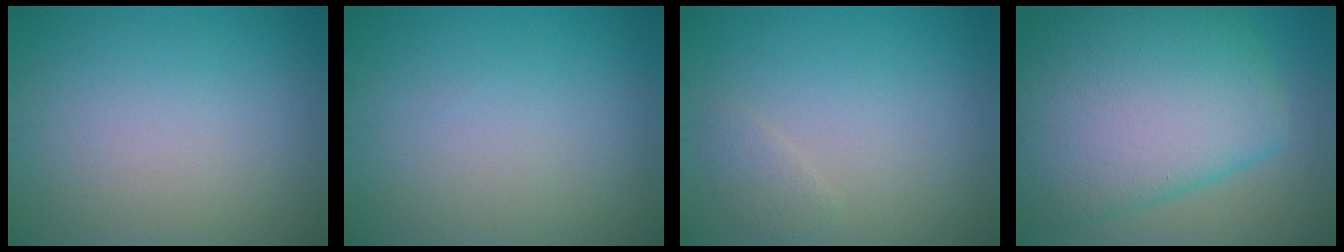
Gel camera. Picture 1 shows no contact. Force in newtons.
{"total": 0.0}
{"total": 1.2, "press": 1.2, "slide": 0.1}
{"total": 12.4, "press": 12.4, "slide": 0.6}